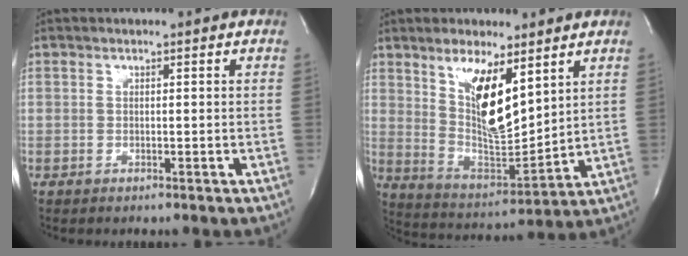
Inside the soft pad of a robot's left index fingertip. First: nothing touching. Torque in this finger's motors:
{"motor_torque": [1.52, -0.36, 0.64, 0.16]}